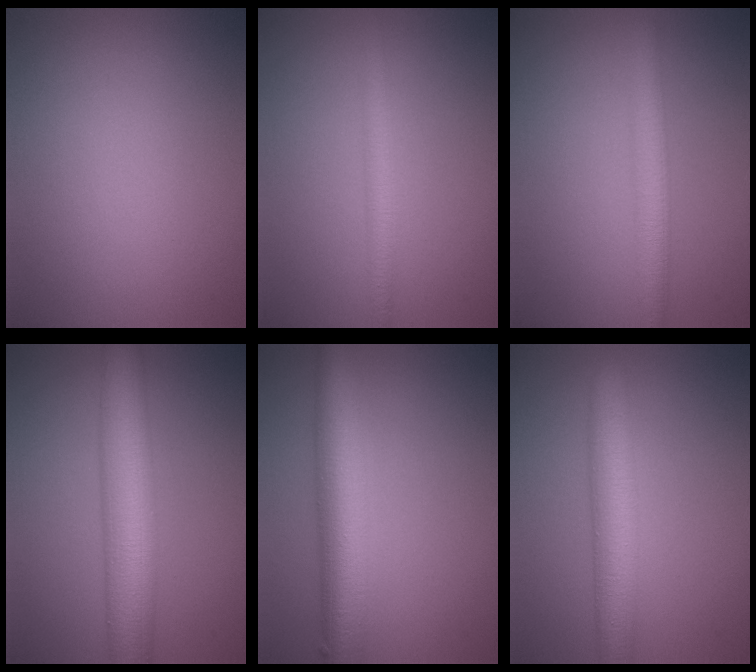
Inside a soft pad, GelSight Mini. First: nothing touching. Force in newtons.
{"total": 2.5, "press": 2.5, "slide": 0.1}
{"total": 3.7, "press": 3.7, "slide": 0.1}
{"total": 8.9, "press": 8.9, "slide": 0.3}
{"total": 7.6, "press": 7.6, "slide": 0.1}
{"total": 5.9, "press": 5.9, "slide": 0.1}